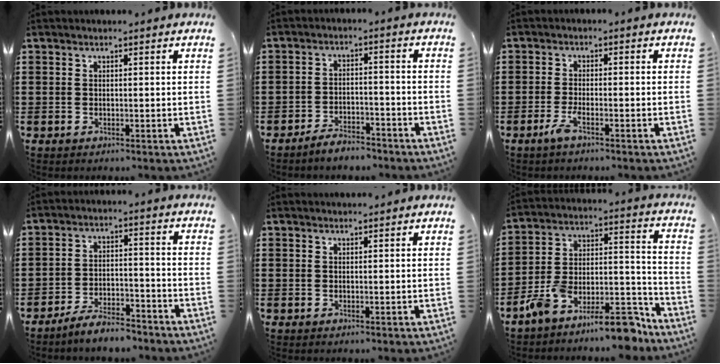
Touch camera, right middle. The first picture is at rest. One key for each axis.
{"total": 3.6, "fx": -3.5, "fy": 0.6, "fz": 0.7, "tx": -0.014, "ty": 0.010, "tz": -0.070}
{"total": 2.5, "fx": -1.4, "fy": 0.2, "fz": 2.1, "tx": -0.052, "ty": -0.008, "tz": -0.029}
{"total": 5.0, "fx": -4.8, "fy": 0.6, "fz": 1.5, "tx": -0.031, "ty": 0.005, "tz": -0.095}
{"total": 1.1, "fx": 1.1, "fy": 0.1, "fz": 0.0, "tx": -0.003, "ty": 0.001, "tz": 0.020}
{"total": 11.8, "fx": -10.4, "fy": 2.7, "fz": 5.0, "tx": -0.068, "ty": 0.045, "tz": -0.195}